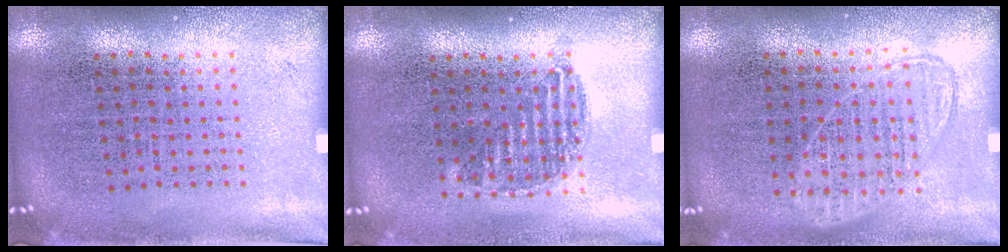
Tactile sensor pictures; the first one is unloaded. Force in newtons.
{"total": 0.9, "press": 0.8, "slide": 0.5}
{"total": 1.0, "press": 0.9, "slide": 0.4}